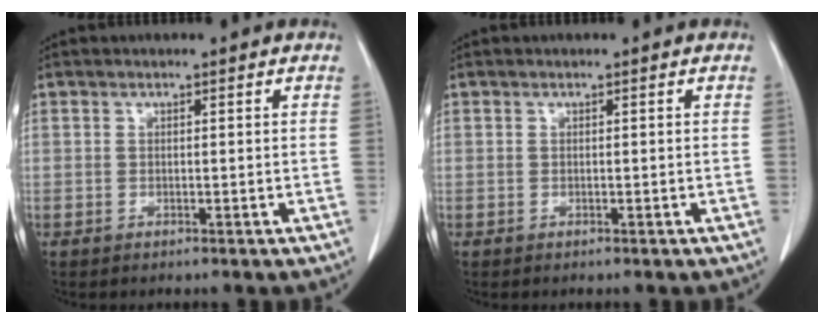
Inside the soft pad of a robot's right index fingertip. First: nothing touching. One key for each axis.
{"total": 0.0}